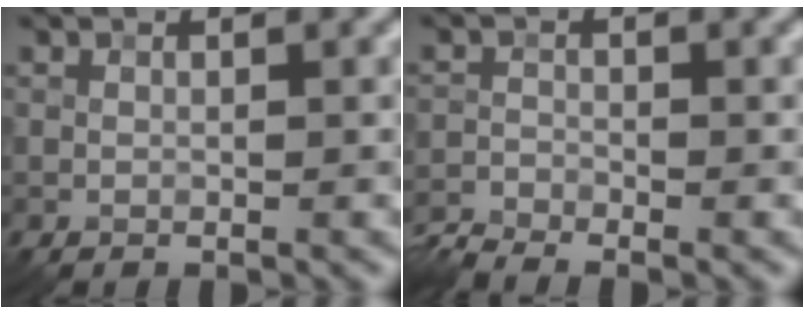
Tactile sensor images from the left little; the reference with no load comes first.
{"total": 3.1, "force": [-2.8, 0.6, 1.1], "torque": [-0.029, -0.009, -0.068]}